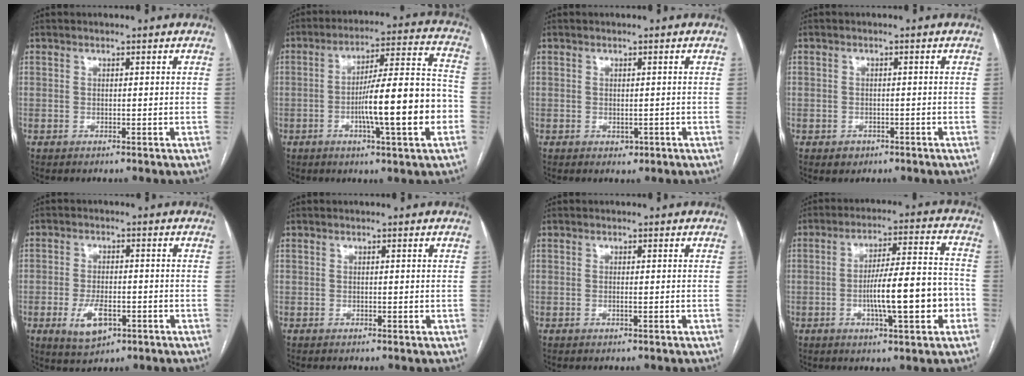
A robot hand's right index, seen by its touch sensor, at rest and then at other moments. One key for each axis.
{"total": 15.7, "fx": -4.0, "fy": 1.1, "fz": 15.1, "tx": -0.236, "ty": 0.014, "tz": -0.061}
{"total": 1.1, "fx": -0.6, "fy": 0.7, "fz": 0.6, "tx": -0.006, "ty": 0.000, "tz": -0.002}
{"total": 2.0, "fx": -1.2, "fy": 1.7, "fz": 0.2, "tx": 0.000, "ty": 0.007, "tz": -0.012}
{"total": 6.1, "fx": -2.7, "fy": 3.0, "fz": 4.6, "tx": -0.087, "ty": -0.003, "tz": -0.038}
{"total": 0.0}
{"total": 0.7, "fx": -0.2, "fy": 0.0, "fz": 0.6, "tx": -0.012, "ty": 0.000, "tz": -0.003}
{"total": 12.5, "fx": -3.4, "fy": 1.7, "fz": 12.0, "tx": -0.198, "ty": 0.016, "tz": -0.050}